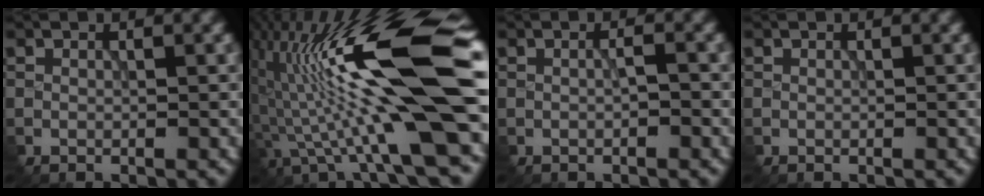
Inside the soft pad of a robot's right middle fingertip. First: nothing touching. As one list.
[{"total": 14.7, "force": [-0.5, 2.5, 14.5], "torque": [-0.251, 0.025, -0.009]}, {"total": 1.2, "force": [-0.4, 0.1, 1.1], "torque": [-0.022, -0.001, -0.005]}, {"total": 0.0}]